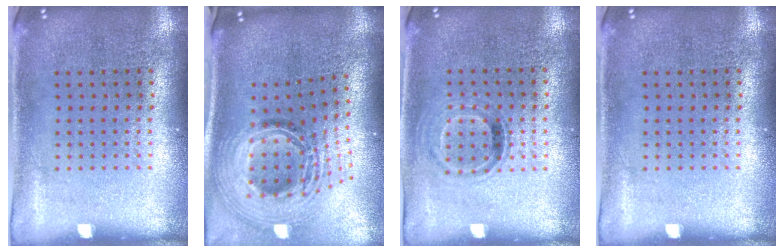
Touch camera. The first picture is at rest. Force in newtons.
{"total": 2.5, "press": 1.8, "slide": 1.8}
{"total": 0.9, "press": 0.8, "slide": 0.3}
{"total": 0.0}